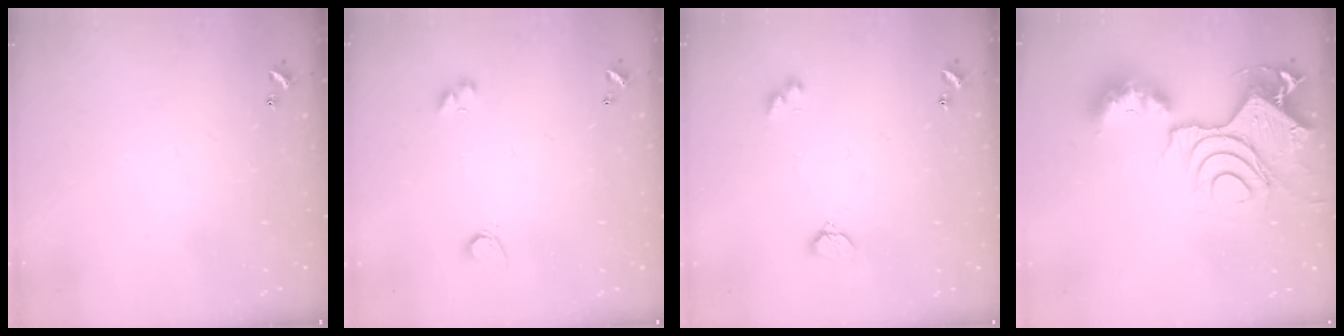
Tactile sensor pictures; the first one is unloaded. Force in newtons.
{"total": 3.3, "press": 2.8, "slide": 1.7}
{"total": 4.1, "press": 4.0, "slide": 0.8}
{"total": 15.5, "press": 15.4, "slide": 1.8}